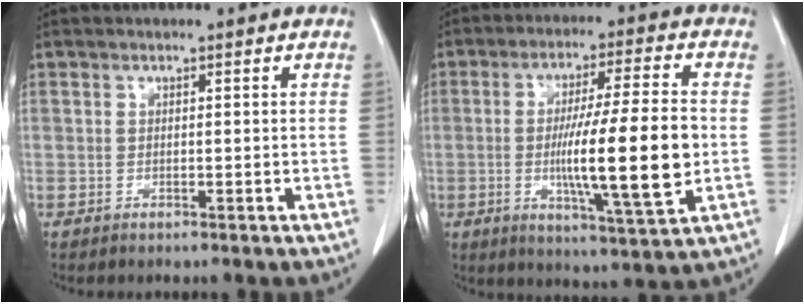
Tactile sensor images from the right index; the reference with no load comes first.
{"total": 15.1, "force": [-1.9, 0.5, 14.9], "torque": [-0.253, -0.012, -0.033]}